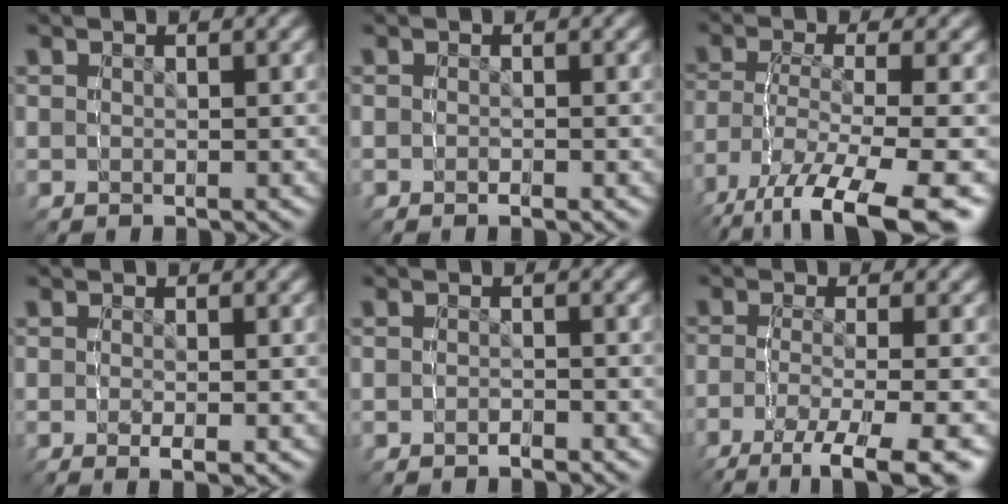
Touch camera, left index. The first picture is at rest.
{"total": 1.3, "force": [-0.6, -1.1, -0.1], "torque": [-0.001, 0.002, -0.007]}
{"total": 3.2, "force": [-1.2, 1.4, 2.6], "torque": [-0.055, 0.008, -0.013]}
{"total": 1.5, "force": [0.4, -1.3, -0.6], "torque": [0.012, 0.007, 0.005]}
{"total": 2.2, "force": [-1.4, -1.4, -0.9], "torque": [-0.001, -0.004, -0.017]}
{"total": 2.2, "force": [-2.0, -0.9, 0.5], "torque": [-0.017, -0.005, -0.028]}